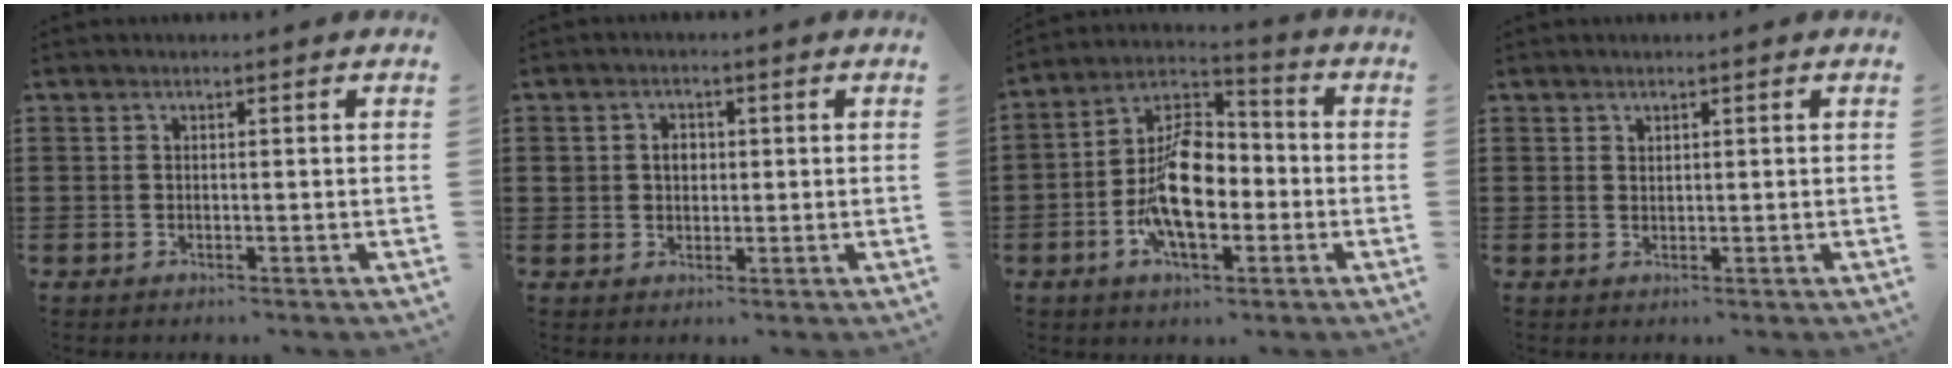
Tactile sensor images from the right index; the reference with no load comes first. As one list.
[{"total": 2.6, "force": [0.3, 2.1, 1.3], "torque": [-0.032, 0.012, 0.003]}, {"total": 11.7, "force": [-3.1, 6.4, 9.3], "torque": [-0.196, 0.001, -0.059]}, {"total": 0.9, "force": [0.8, 0.4, 0.1], "torque": [-0.003, 0.001, 0.016]}]